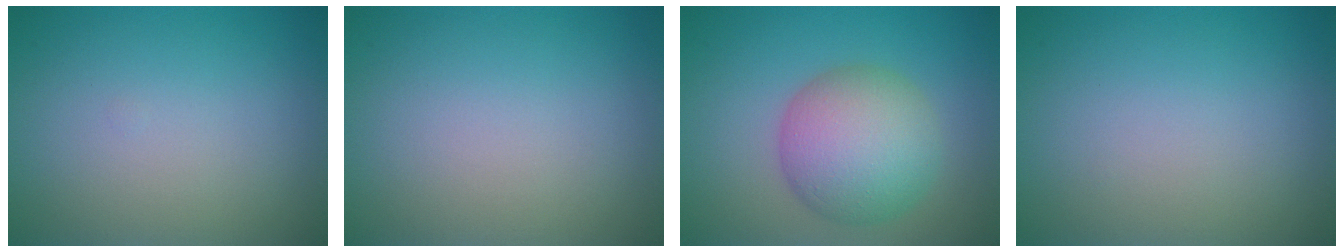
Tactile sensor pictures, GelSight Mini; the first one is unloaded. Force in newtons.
{"total": 0.0}
{"total": 7.0, "press": 7.0, "slide": 0.2}
{"total": 0.0}